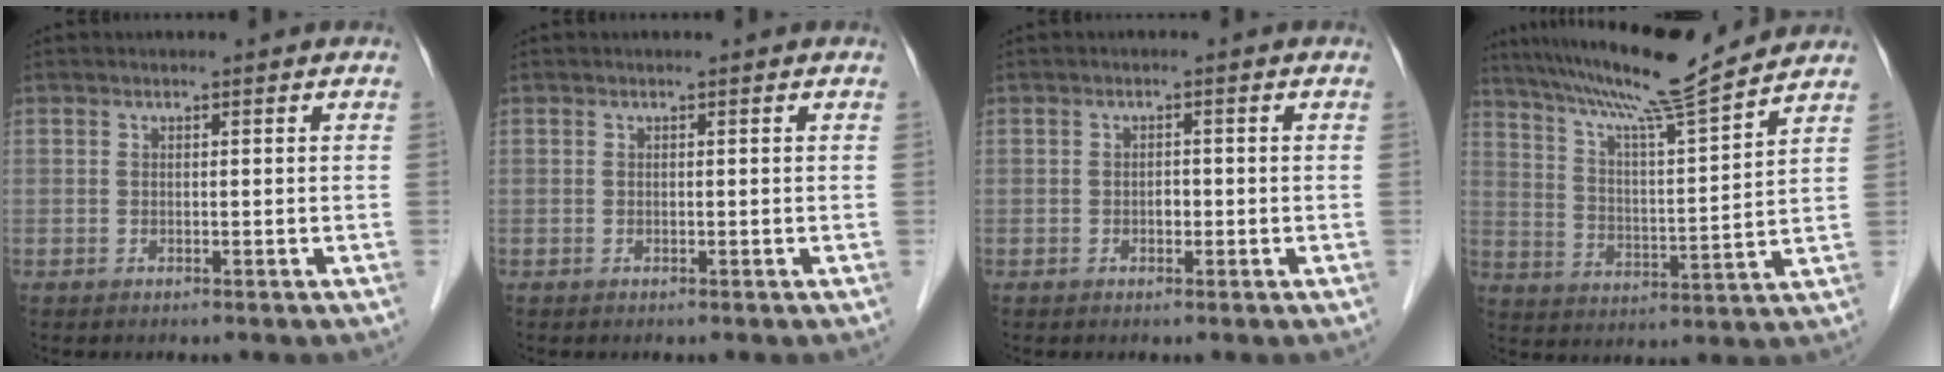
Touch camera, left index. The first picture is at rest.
{"total": 0.0}
{"total": 1.1, "force": [-0.4, 0.7, 0.8], "torque": [-0.013, 0.003, -0.006]}
{"total": 15.2, "force": [13.5, -1.2, 7.0], "torque": [-0.130, 0.005, 0.218]}